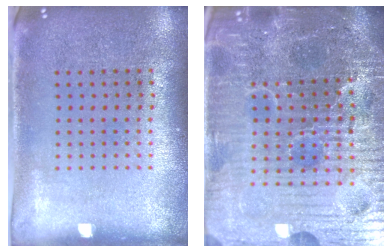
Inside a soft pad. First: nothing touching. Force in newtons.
{"total": 7.4, "press": 6.6, "slide": 3.3}